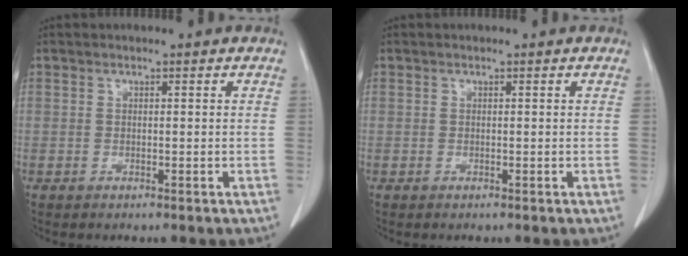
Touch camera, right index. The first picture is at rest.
{"total": 0.0}